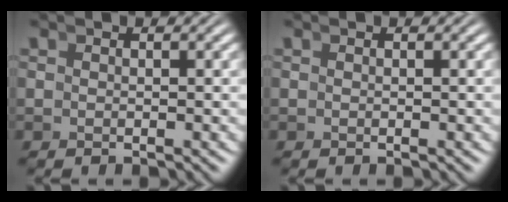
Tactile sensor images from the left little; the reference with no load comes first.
{"total": 0.0}